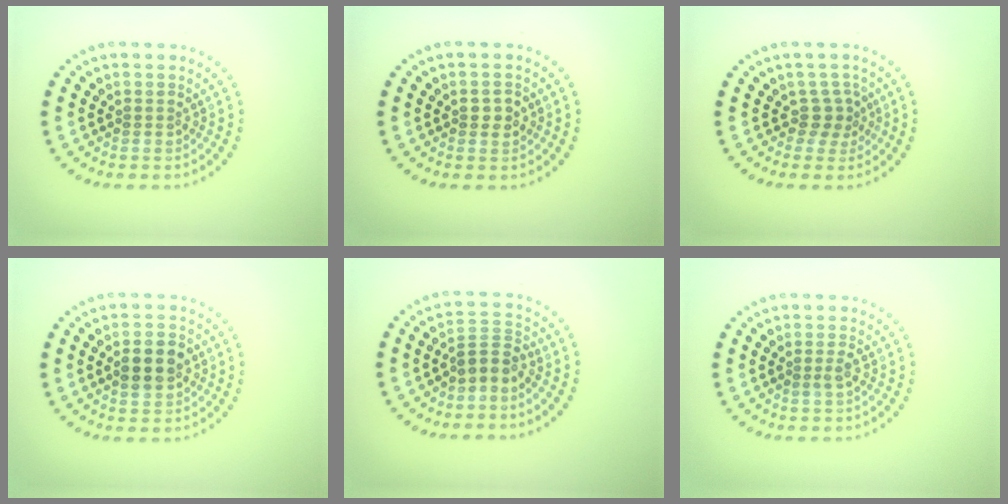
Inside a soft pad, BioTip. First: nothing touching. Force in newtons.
{"total": 1.3, "press": 1.3, "slide": 0.1}
{"total": 1.9, "press": 1.2, "slide": 1.5}
{"total": 3.8, "press": 3.8, "slide": 0.2}
{"total": 2.6, "press": 2.2, "slide": 1.5}
{"total": 0.9, "press": 0.8, "slide": 0.5}